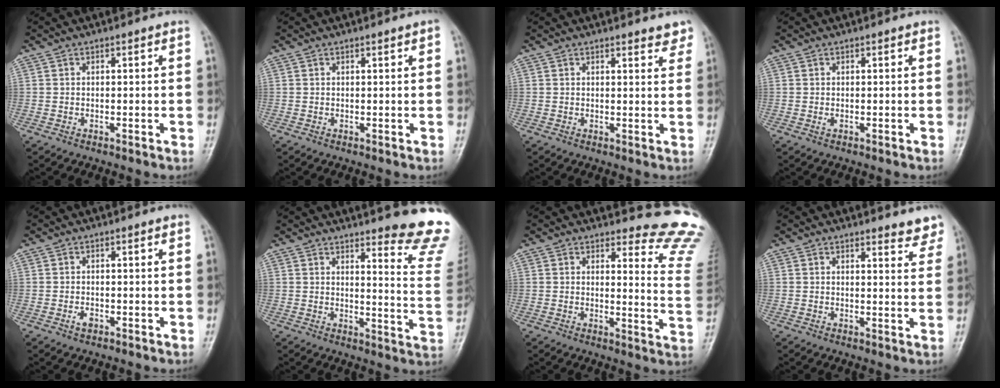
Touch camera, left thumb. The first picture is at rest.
{"total": 0.7, "force": [0.4, 0.0, 0.6], "torque": [-0.010, -0.001, 0.006]}
{"total": 3.4, "force": [2.9, 1.0, 1.5], "torque": [-0.003, -0.016, 0.028]}
{"total": 0.6, "force": [0.1, 0.2, 0.6], "torque": [-0.016, 0.000, 0.002]}
{"total": 1.2, "force": [-0.6, 0.7, 0.8], "torque": [-0.011, 0.002, -0.009]}
{"total": 16.1, "force": [13.9, 1.9, 7.9], "torque": [-0.069, -0.142, 0.148]}
{"total": 13.2, "force": [13.1, 1.5, 0.5], "torque": [0.039, -0.171, 0.111]}
{"total": 4.8, "force": [4.5, 1.2, 1.3], "torque": [0.006, -0.030, 0.037]}